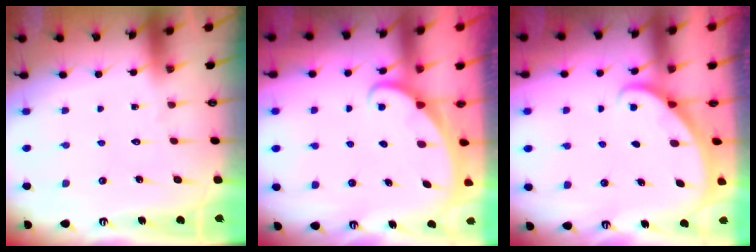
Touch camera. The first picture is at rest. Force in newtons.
{"total": 1.9, "press": 1.9, "slide": 0.1}
{"total": 2.0, "press": 2.0, "slide": 0.1}